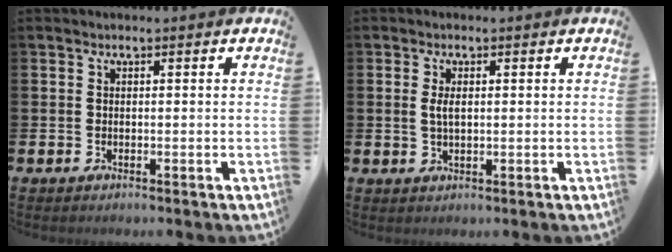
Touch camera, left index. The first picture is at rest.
{"total": 2.2, "force": [0.5, 1.0, 1.9], "torque": [-0.037, 0.005, 0.006]}